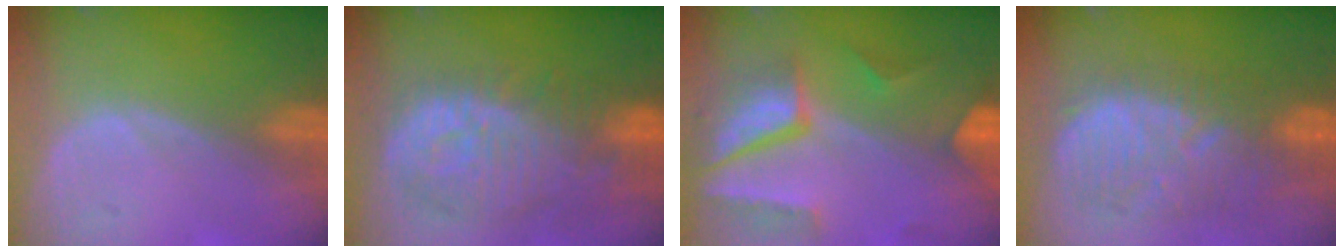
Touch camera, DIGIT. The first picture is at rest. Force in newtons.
{"total": 12.2, "press": 11.0, "slide": 5.2}
{"total": 10.2, "press": 8.6, "slide": 5.4}
{"total": 10.6, "press": 10.4, "slide": 2.3}